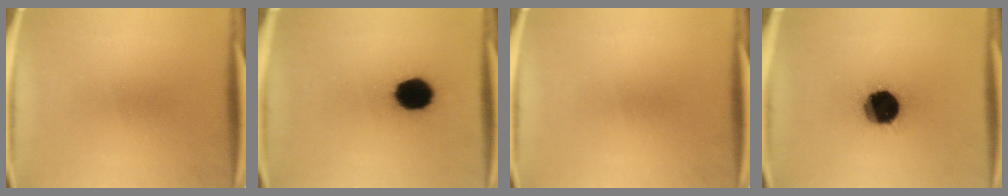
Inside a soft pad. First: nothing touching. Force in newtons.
{"total": 11.9}
{"total": 0.0}
{"total": 19.0}